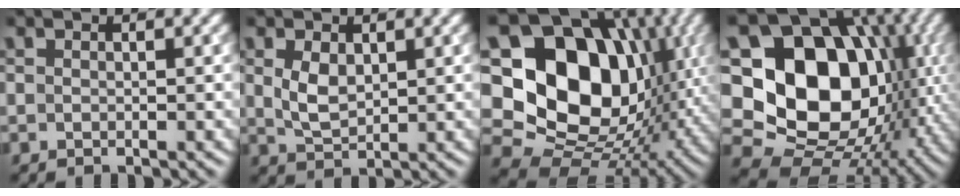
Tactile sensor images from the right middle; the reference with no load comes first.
{"total": 2.7, "force": [0.7, 1.6, 2.0], "torque": [-0.049, -0.002, 0.020]}
{"total": 17.9, "force": [3.3, 14.1, 10.6], "torque": [-0.192, 0.012, 0.064]}
{"total": 18.8, "force": [1.1, 14.8, 11.5], "torque": [-0.180, 0.000, 0.022]}